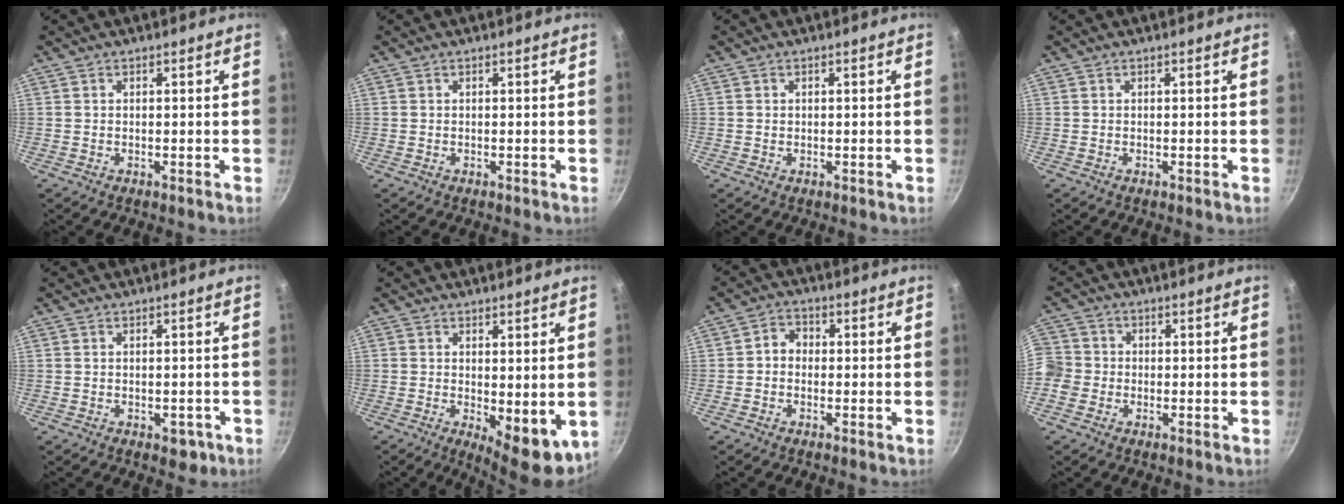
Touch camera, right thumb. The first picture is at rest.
{"total": 0.0}
{"total": 0.6, "force": [0.1, 0.6, 0.2], "torque": [0.000, 0.002, 0.001]}
{"total": 0.0}
{"total": 3.2, "force": [-1.2, 2.1, 2.1], "torque": [-0.010, 0.013, -0.006]}
{"total": 8.4, "force": [-0.4, 3.7, 7.6], "torque": [-0.081, -0.008, 0.007]}
{"total": 3.2, "force": [-0.5, 2.7, 1.6], "torque": [-0.010, 0.013, -0.017]}
{"total": 8.0, "force": [-1.7, 7.2, 2.8], "torque": [-0.056, 0.025, -0.048]}